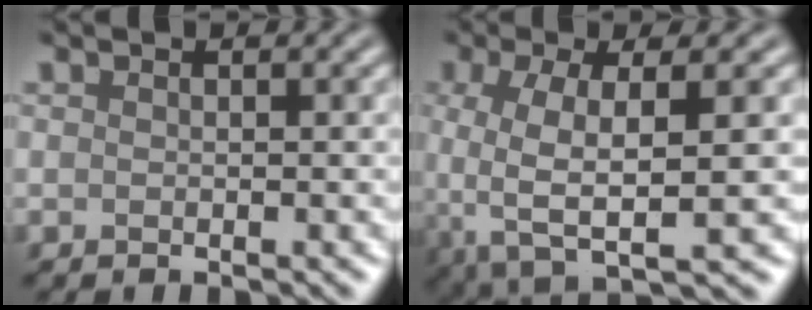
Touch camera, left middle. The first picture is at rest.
{"total": 6.3, "force": [-0.9, 2.2, 5.8], "torque": [-0.117, -0.009, -0.016]}